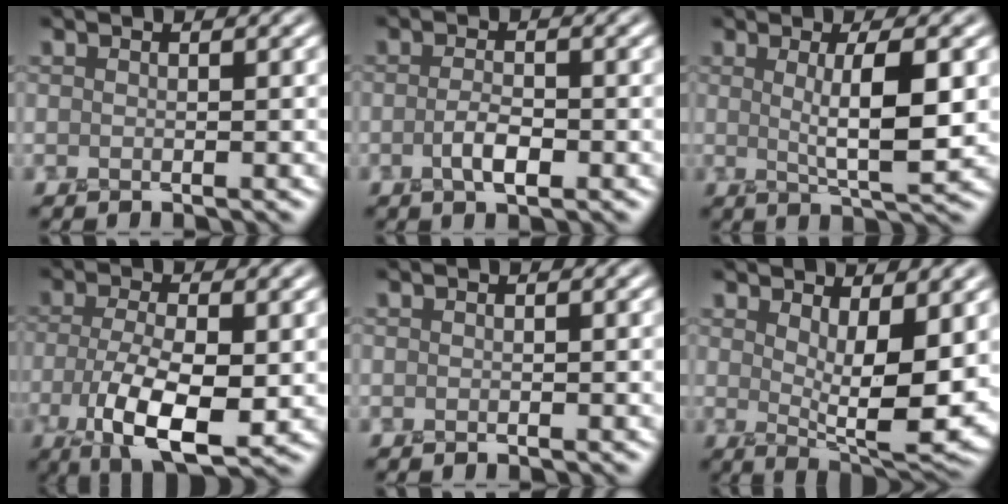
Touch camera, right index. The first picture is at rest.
{"total": 2.0, "force": [-1.0, 0.7, 1.6], "torque": [-0.032, 0.000, -0.021]}
{"total": 5.2, "force": [0.5, 1.1, 5.0], "torque": [-0.078, -0.004, 0.009]}
{"total": 7.5, "force": [-2.3, 3.0, 6.4], "torque": [-0.131, -0.014, -0.036]}
{"total": 0.0}
{"total": 6.9, "force": [1.4, 2.4, 6.3], "torque": [-0.109, -0.021, 0.032]}